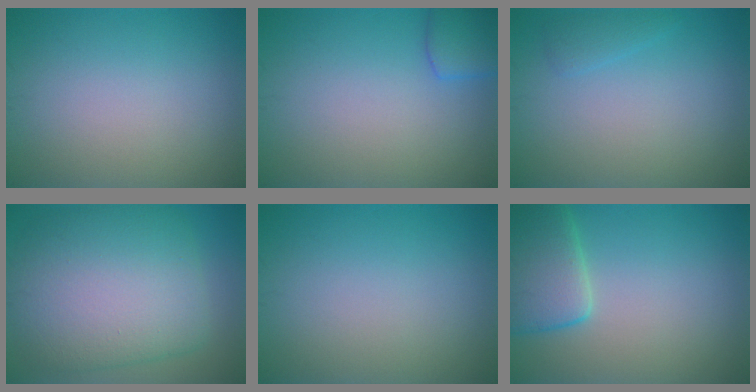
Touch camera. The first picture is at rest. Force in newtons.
{"total": 2.7, "press": 2.7, "slide": 0.1}
{"total": 1.1, "press": 1.1, "slide": 0.1}
{"total": 11.1, "press": 11.1, "slide": 0.4}
{"total": 0.0}
{"total": 5.2, "press": 5.2, "slide": 0.4}